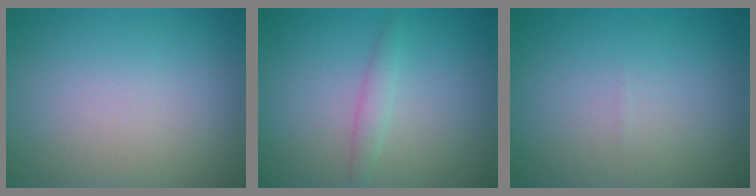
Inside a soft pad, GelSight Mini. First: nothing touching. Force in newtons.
{"total": 1.4, "press": 1.4, "slide": 0.1}
{"total": 0.0}